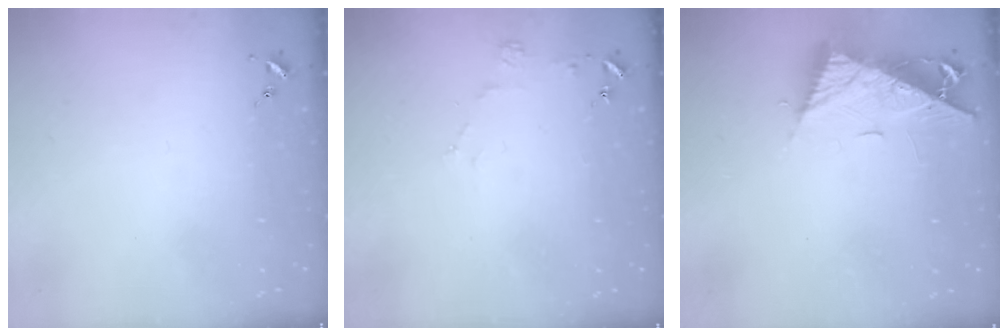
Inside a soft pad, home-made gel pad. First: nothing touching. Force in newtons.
{"total": 4.0, "press": 3.9, "slide": 0.5}
{"total": 11.7, "press": 11.6, "slide": 0.9}